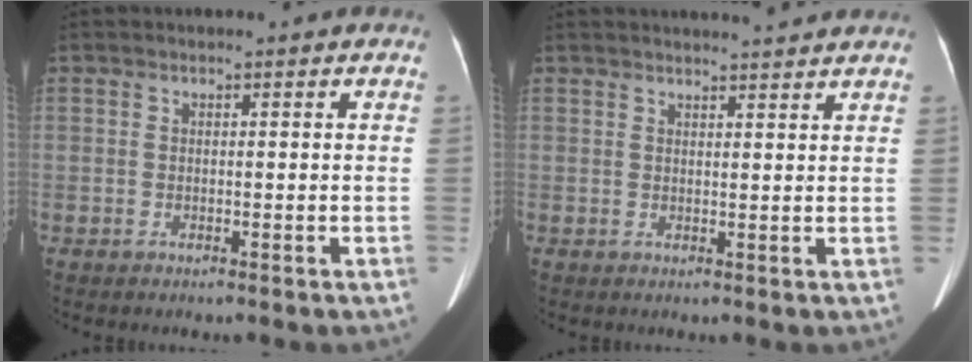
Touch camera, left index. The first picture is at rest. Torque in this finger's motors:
{"motor_torque": [0.73, -1.21, 0.02, 0.04]}